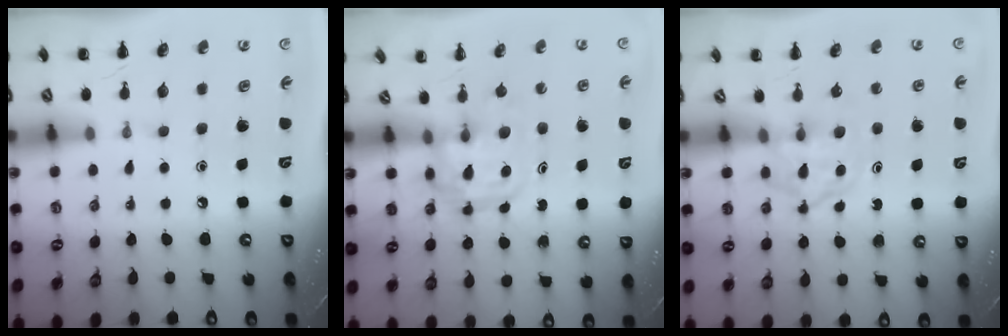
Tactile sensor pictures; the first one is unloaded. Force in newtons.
{"total": 3.1, "press": 3.1, "slide": 0.4}
{"total": 4.5, "press": 4.5, "slide": 0.7}